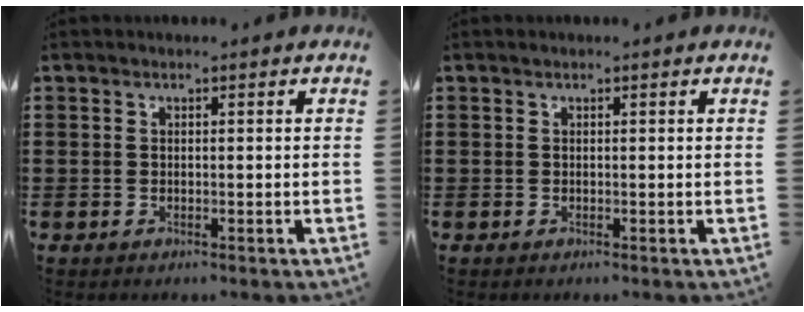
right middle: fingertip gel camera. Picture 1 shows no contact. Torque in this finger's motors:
{"motor_torque": [0.94, -1.20, -0.02, -0.01]}